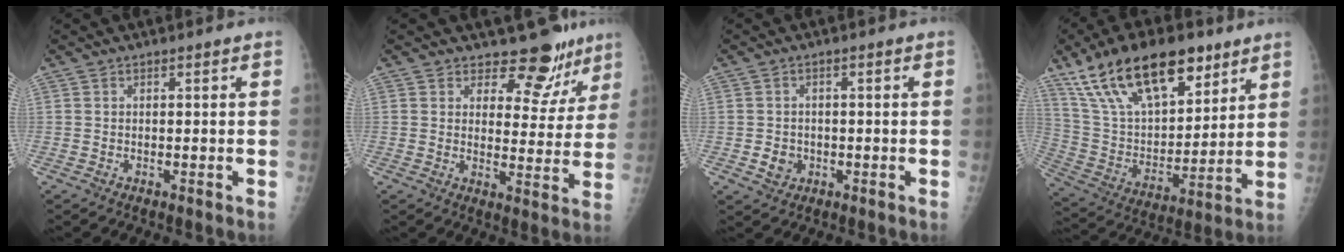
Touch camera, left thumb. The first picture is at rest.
{"total": 9.3, "force": [7.7, 4.8, 1.8], "torque": [0.016, -0.061, 0.091]}
{"total": 3.2, "force": [-0.8, 2.8, 1.2], "torque": [-0.010, 0.004, -0.008]}
{"total": 24.0, "force": [15.0, 11.0, 15.1], "torque": [-0.237, -0.035, 0.276]}